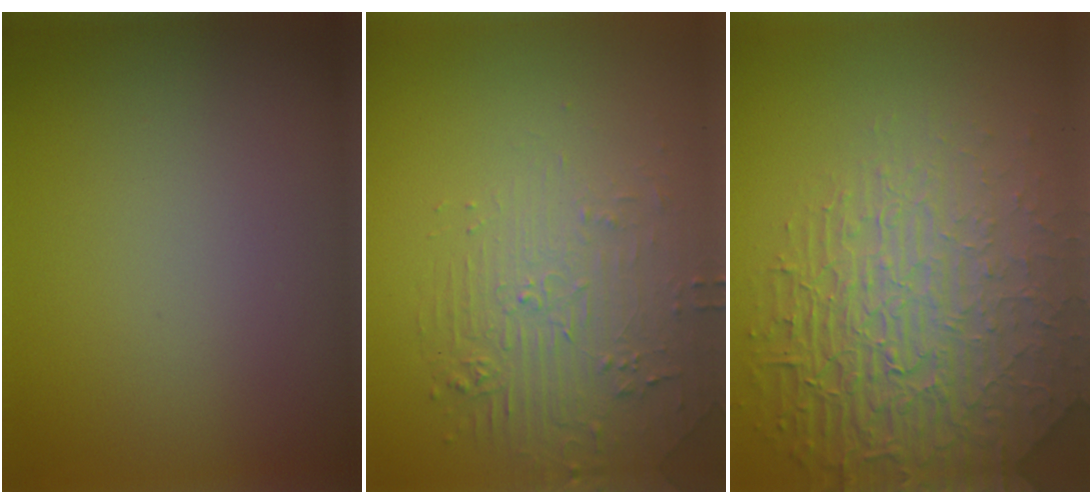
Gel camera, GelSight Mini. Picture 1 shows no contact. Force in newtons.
{"total": 2.1, "press": 1.5, "slide": 1.5}
{"total": 7.1, "press": 5.5, "slide": 4.4}